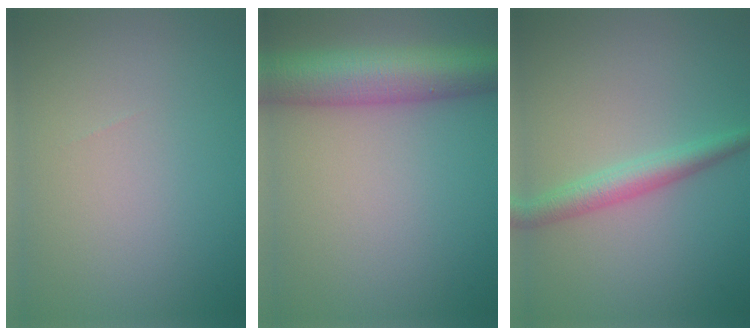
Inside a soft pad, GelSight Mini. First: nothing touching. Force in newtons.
{"total": 8.0, "press": 8.0, "slide": 0.2}
{"total": 2.9, "press": 2.9, "slide": 0.1}